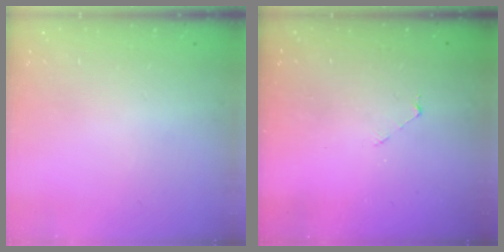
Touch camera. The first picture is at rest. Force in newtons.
{"total": 2.1, "press": 2.1, "slide": 0.2}